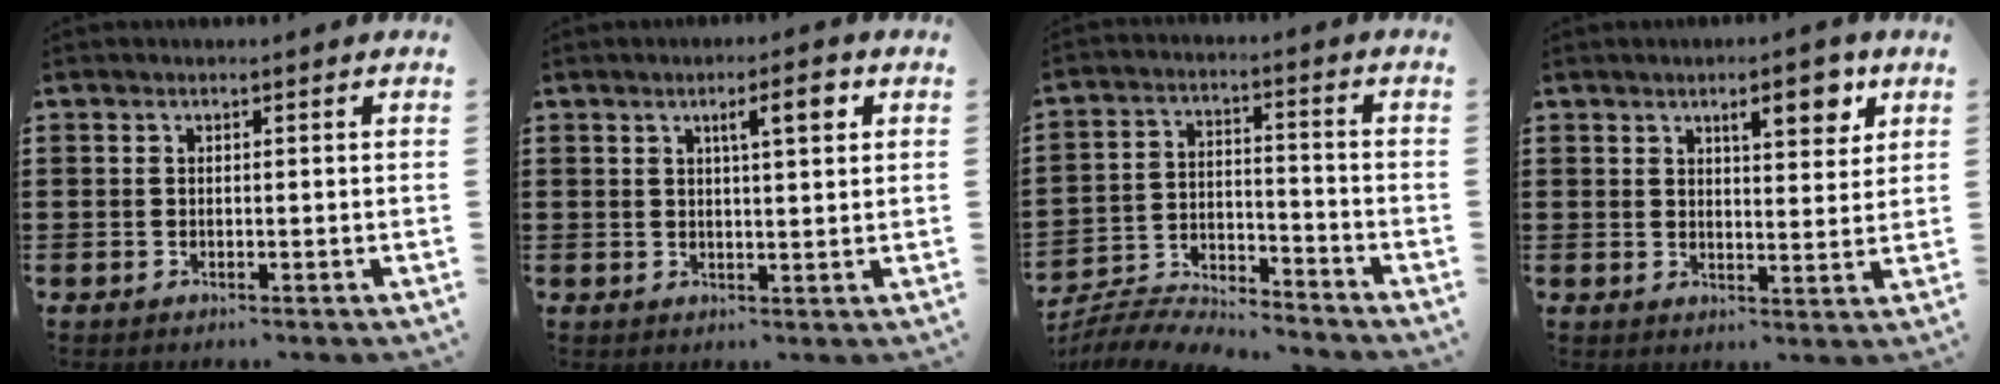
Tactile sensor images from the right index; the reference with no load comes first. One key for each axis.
{"total": 4.5, "fx": 1.9, "fy": 0.8, "fz": 4.0, "tx": -0.066, "ty": 0.002, "tz": 0.025}
{"total": 5.7, "fx": -5.6, "fy": 0.5, "fz": 0.7, "tx": -0.034, "ty": 0.001, "tz": -0.119}
{"total": 6.2, "fx": 3.6, "fy": 2.0, "fz": 4.6, "tx": -0.067, "ty": -0.002, "tz": 0.054}